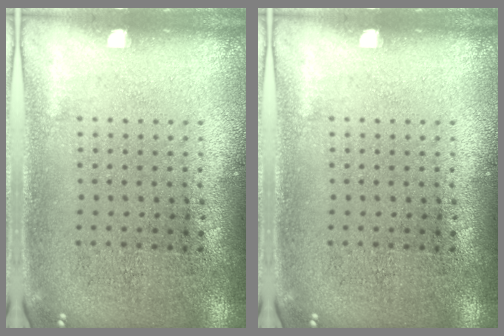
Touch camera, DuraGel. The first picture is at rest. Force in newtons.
{"total": 0.0}